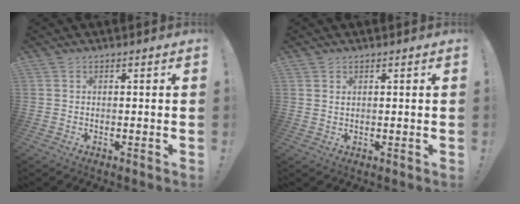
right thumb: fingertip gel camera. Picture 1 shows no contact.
{"total": 1.0, "force": [0.8, 0.5, 0.4], "torque": [-0.002, -0.003, 0.015]}